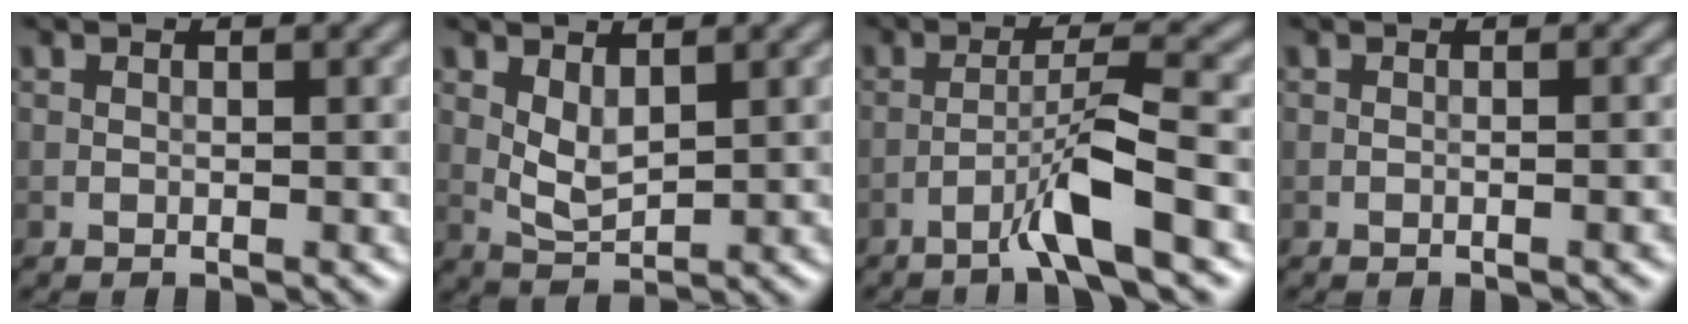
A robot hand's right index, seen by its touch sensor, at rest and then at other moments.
{"total": 2.5, "force": [0.9, 1.2, 1.9], "torque": [-0.044, -0.004, 0.025]}
{"total": 4.5, "force": [-2.6, -0.1, 3.7], "torque": [-0.066, 0.018, -0.055]}
{"total": 1.6, "force": [-0.5, 0.4, 1.5], "torque": [-0.015, 0.001, -0.010]}